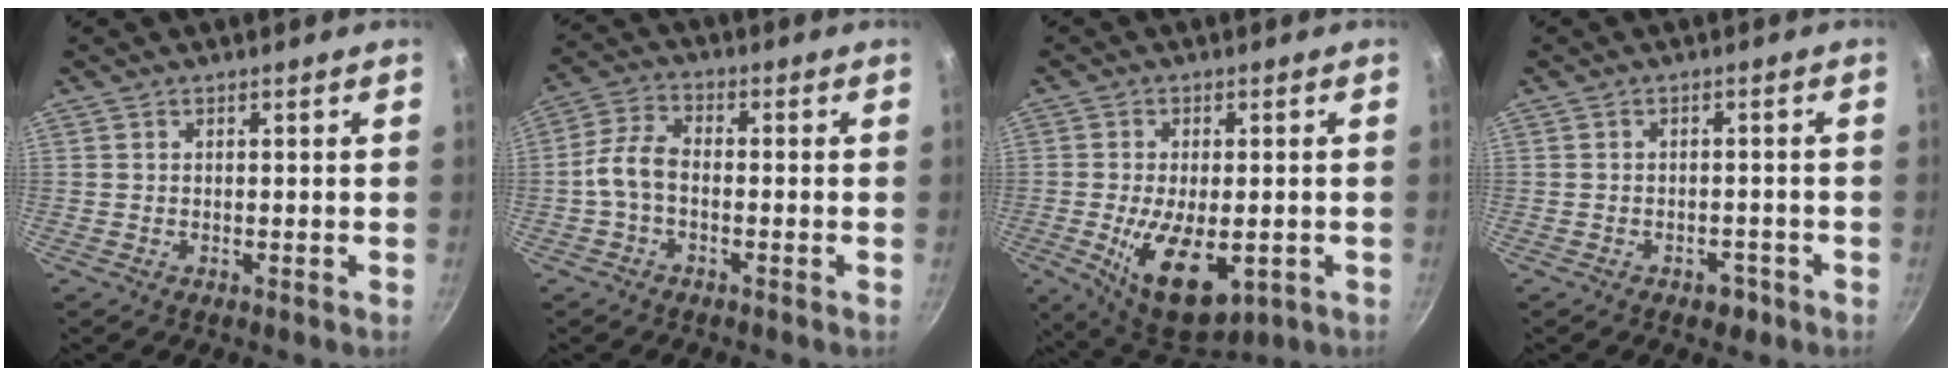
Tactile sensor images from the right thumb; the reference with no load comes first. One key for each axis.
{"total": 6.6, "fx": -1.3, "fy": 3.9, "fz": 5.1, "tx": -0.105, "ty": 0.024, "tz": -0.035}
{"total": 13.4, "fx": -3.4, "fy": 6.7, "fz": 11.0, "tx": -0.176, "ty": -0.010, "tz": -0.034}
{"total": 2.4, "fx": -1.6, "fy": 1.5, "fz": 1.0, "tx": -0.003, "ty": 0.011, "tz": -0.017}